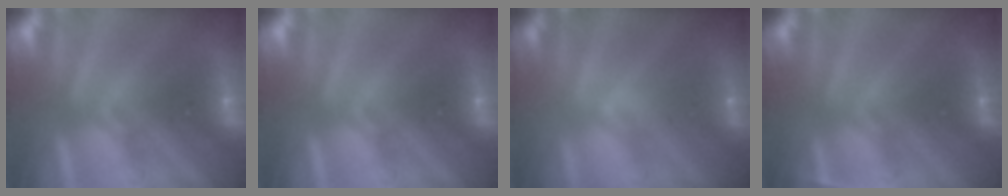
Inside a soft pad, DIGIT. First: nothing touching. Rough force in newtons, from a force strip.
{"total": 0.0}
{"total": 2.4}
{"total": 2.3}